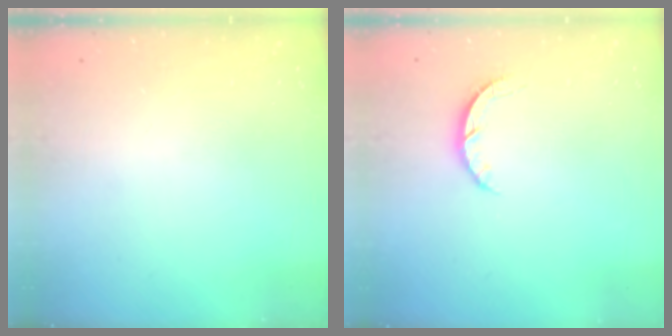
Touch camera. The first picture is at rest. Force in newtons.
{"total": 2.7, "press": 2.7, "slide": 0.4}